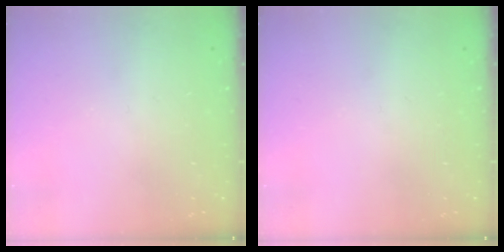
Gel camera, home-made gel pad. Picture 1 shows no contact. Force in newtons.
{"total": 0.0}